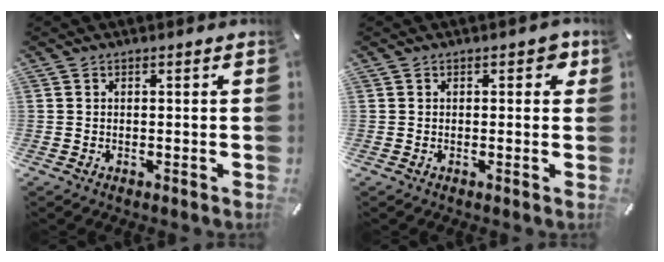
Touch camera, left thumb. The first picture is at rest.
{"total": 2.9, "force": [0.8, 1.9, 2.0], "torque": [-0.018, 0.001, 0.007]}